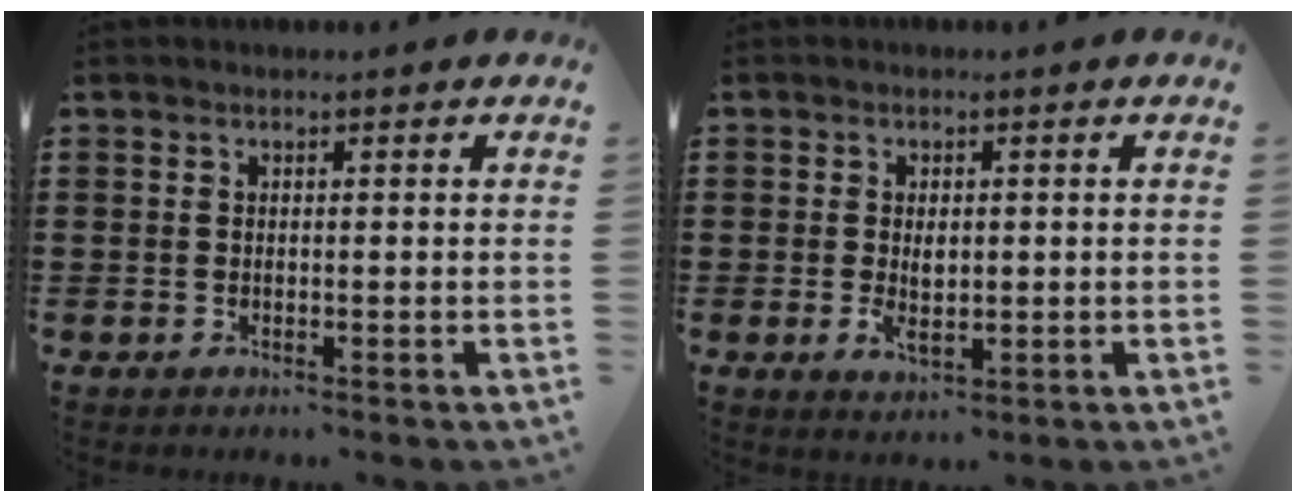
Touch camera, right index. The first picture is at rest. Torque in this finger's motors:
{"motor_torque": [1.11, 1.03, 0.66, 0.11]}